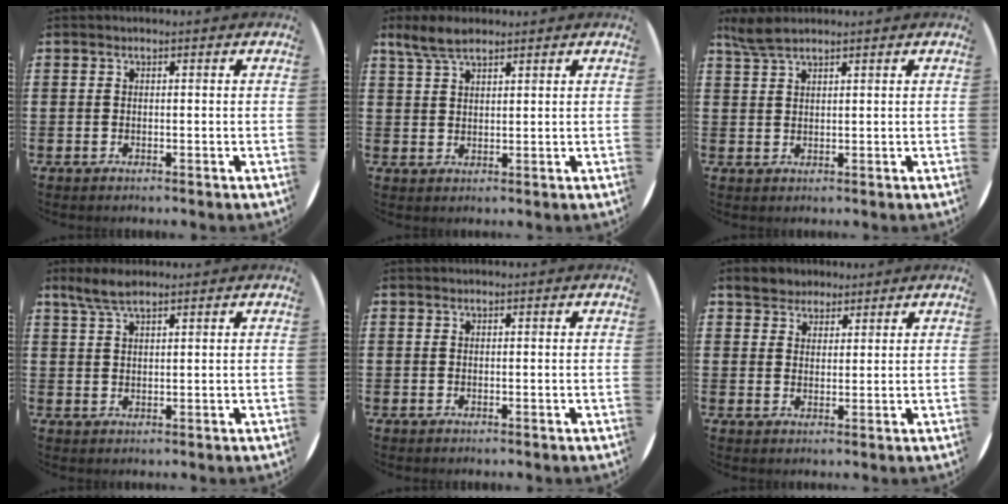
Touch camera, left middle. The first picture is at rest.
{"total": 4.6, "force": [3.6, 1.6, 2.4], "torque": [-0.047, -0.002, 0.066]}
{"total": 3.1, "force": [2.6, 0.7, 1.6], "torque": [-0.037, 0.001, 0.048]}
{"total": 3.8, "force": [2.9, 1.0, 2.2], "torque": [-0.042, -0.001, 0.052]}
{"total": 0.0}
{"total": 3.5, "force": [3.1, 1.7, 0.0], "torque": [-0.005, 0.001, 0.058]}